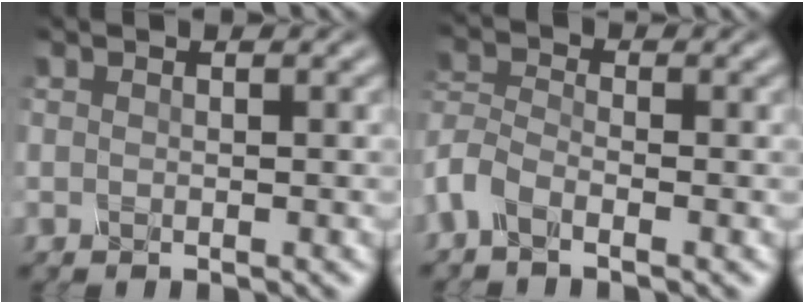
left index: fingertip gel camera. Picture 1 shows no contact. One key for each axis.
{"total": 2.8, "fx": -2.4, "fy": 0.8, "fz": 1.1, "tx": -0.047, "ty": -0.001, "tz": -0.047}